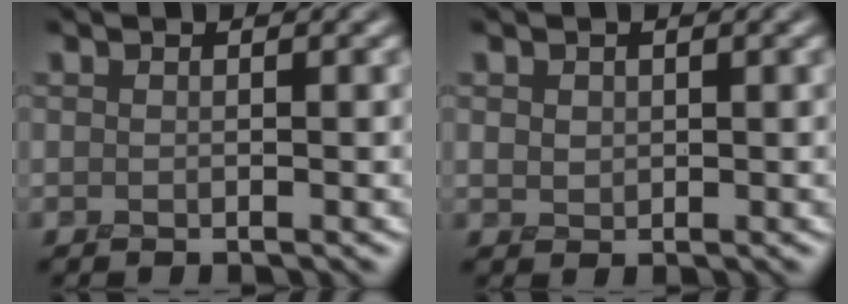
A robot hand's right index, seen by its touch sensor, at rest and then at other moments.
{"total": 1.1, "force": [0.4, 1.0, 0.4], "torque": [-0.012, -0.004, 0.012]}